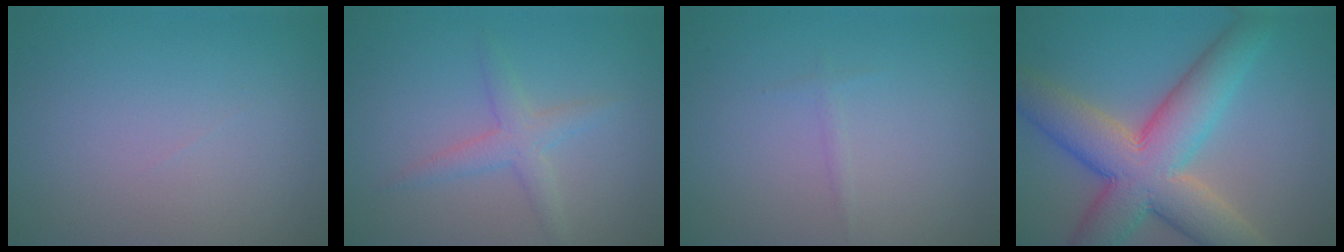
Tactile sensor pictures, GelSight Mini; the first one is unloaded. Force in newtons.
{"total": 2.4, "press": 2.4, "slide": 0.0}
{"total": 0.5, "press": 0.5, "slide": 0.1}
{"total": 10.6, "press": 10.6, "slide": 0.8}